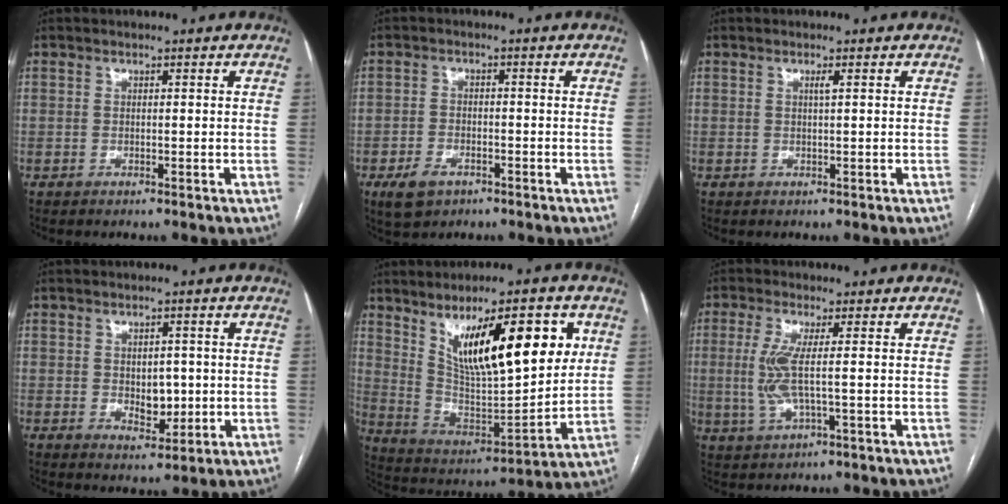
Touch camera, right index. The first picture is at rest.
{"total": 4.7, "force": [-2.7, 2.8, 2.6], "torque": [-0.052, -0.002, -0.040]}
{"total": 0.8, "force": [0.3, -0.1, 0.7], "torque": [-0.015, 0.001, 0.006]}
{"total": 4.5, "force": [-0.1, 2.8, 3.5], "torque": [-0.046, 0.000, 0.008]}
{"total": 18.6, "force": [7.7, 5.0, 16.2], "torque": [-0.262, 0.006, 0.141]}
{"total": 5.6, "force": [0.1, 0.6, 5.5], "torque": [-0.134, -0.003, 0.002]}